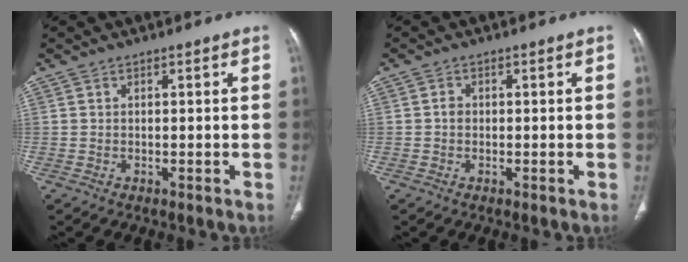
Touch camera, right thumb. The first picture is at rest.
{"total": 1.3, "force": [-0.1, 1.1, 0.6], "torque": [-0.003, 0.005, -0.005]}